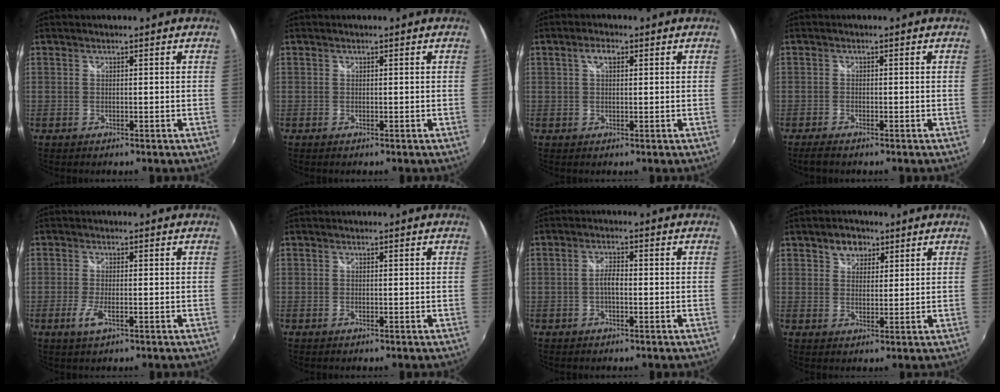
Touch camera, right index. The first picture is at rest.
{"total": 0.0}
{"total": 2.6, "force": [0.9, 1.3, 2.0], "torque": [-0.036, 0.008, 0.014]}
{"total": 2.5, "force": [-2.1, 0.7, 1.3], "torque": [-0.033, -0.008, -0.039]}
{"total": 3.5, "force": [-1.5, 0.8, 3.1], "torque": [-0.068, -0.008, -0.027]}
{"total": 0.0}
{"total": 2.5, "force": [-0.7, 0.9, 2.2], "torque": [-0.044, 0.006, -0.014]}
{"total": 4.3, "force": [2.5, 3.2, 1.5], "torque": [-0.015, 0.011, 0.042]}